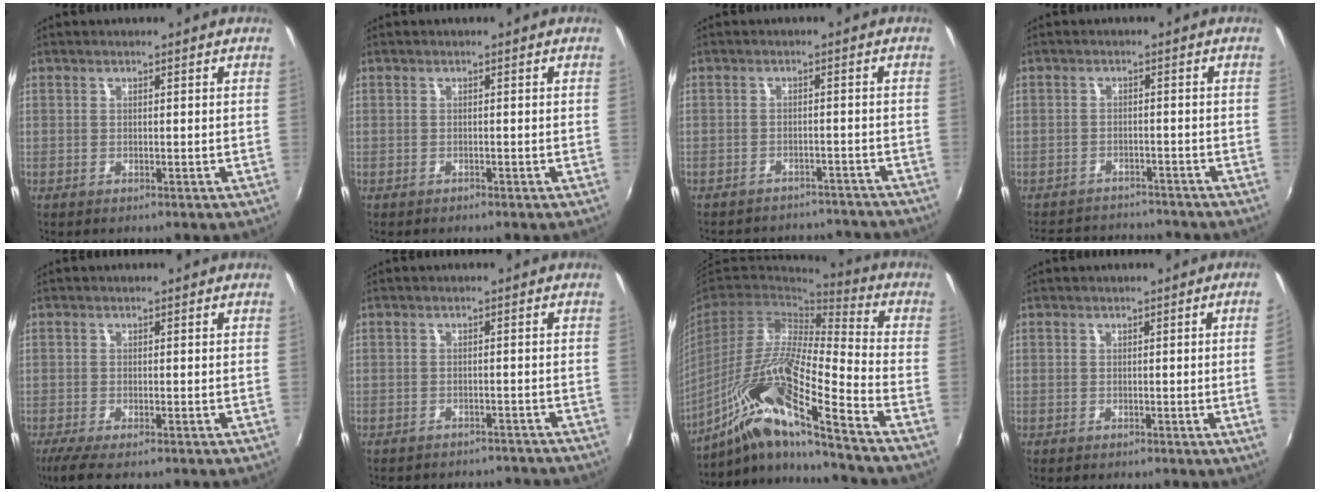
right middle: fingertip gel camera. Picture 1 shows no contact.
{"total": 0.6, "force": [-0.6, 0.2, 0.0], "torque": [-0.001, 0.000, -0.010]}
{"total": 13.1, "force": [-11.9, 4.6, 3.2], "torque": [-0.078, 0.017, -0.142]}
{"total": 8.9, "force": [-8.1, 3.1, 1.9], "torque": [-0.055, 0.025, -0.118]}
{"total": 3.9, "force": [-2.6, 0.3, 2.9], "torque": [-0.063, -0.016, -0.048]}
{"total": 9.1, "force": [-8.3, 2.9, 2.5], "torque": [-0.059, -0.003, -0.103]}
{"total": 19.3, "force": [-12.2, 0.7, 15.0], "torque": [-0.249, -0.033, -0.238]}
{"total": 3.1, "force": [0.1, -1.8, 2.5], "torque": [-0.034, -0.013, 0.006]}